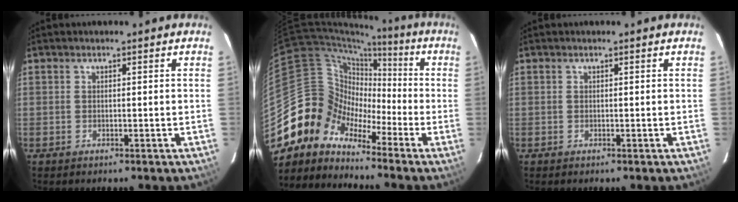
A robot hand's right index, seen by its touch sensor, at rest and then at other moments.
{"total": 10.3, "force": [-6.9, 7.5, 0.5], "torque": [-0.022, 0.053, -0.162]}
{"total": 0.0}